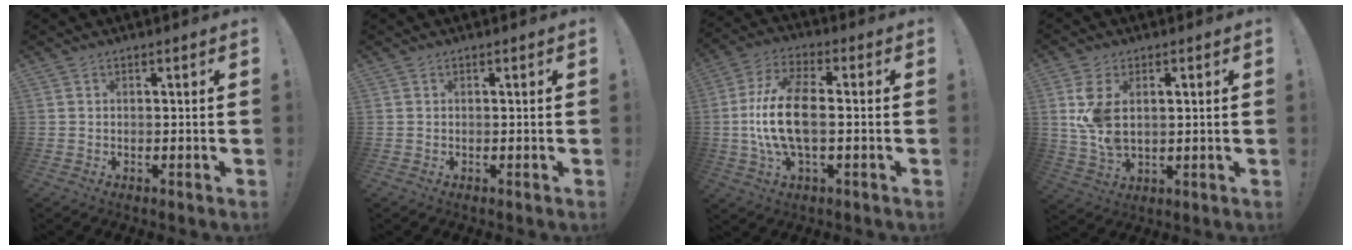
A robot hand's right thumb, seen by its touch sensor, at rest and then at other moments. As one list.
[{"total": 0.0}, {"total": 14.2, "force": [-0.9, 6.3, 12.7], "torque": [-0.264, 0.001, -0.017]}, {"total": 9.1, "force": [2.5, 5.4, 6.9], "torque": [-0.126, -0.019, 0.042]}]